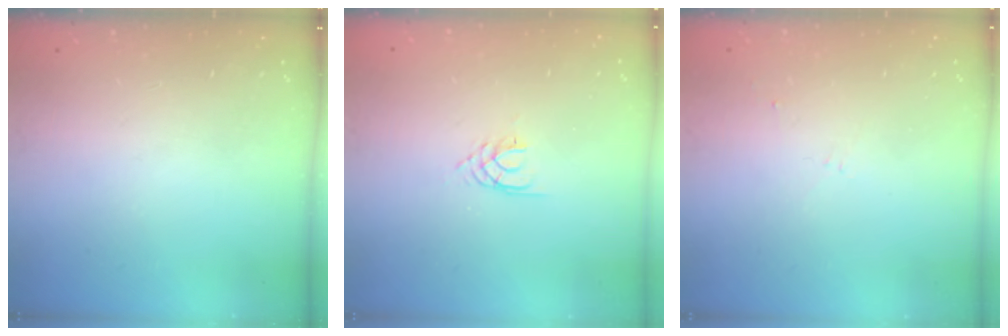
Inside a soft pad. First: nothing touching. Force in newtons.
{"total": 1.6, "press": 1.6, "slide": 0.2}
{"total": 2.2, "press": 2.1, "slide": 0.7}